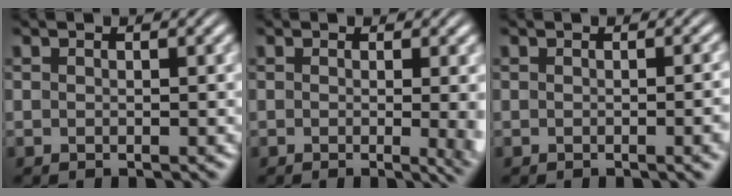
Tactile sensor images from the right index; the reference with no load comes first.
{"total": 3.5, "force": [-0.4, 0.6, 3.4], "torque": [-0.032, -0.005, -0.012]}
{"total": 1.0, "force": [-0.5, -0.2, 0.9], "torque": [-0.009, 0.005, -0.009]}